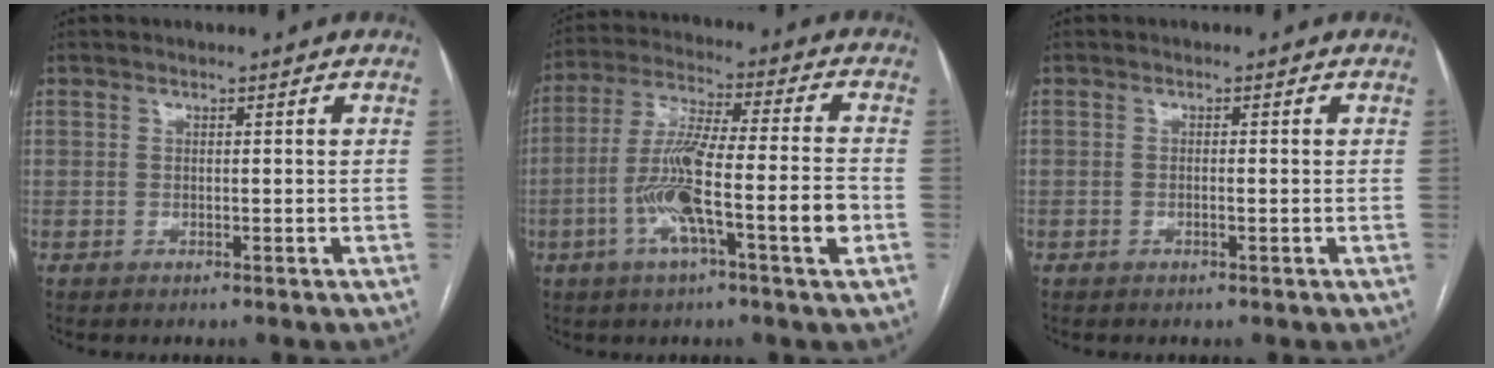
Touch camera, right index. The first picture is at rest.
{"total": 14.1, "force": [-4.2, 0.9, 13.5], "torque": [-0.250, 0.005, -0.079]}
{"total": 0.7, "force": [-0.2, 0.1, 0.7], "torque": [-0.013, 0.000, -0.002]}